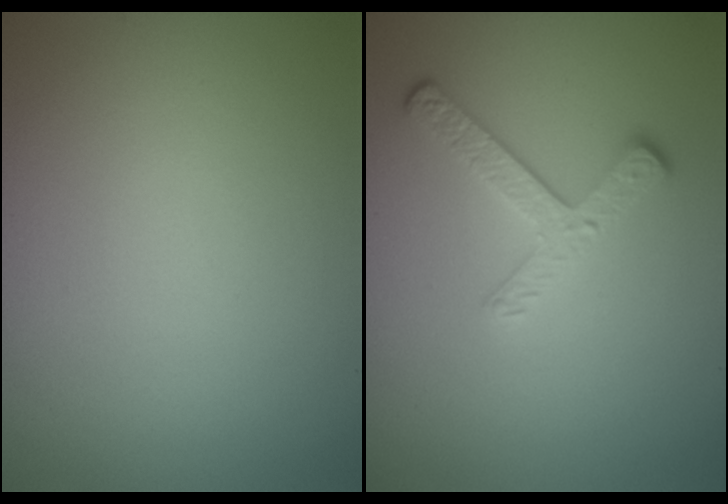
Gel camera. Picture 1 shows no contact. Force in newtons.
{"total": 2.7, "press": 2.3, "slide": 1.5}